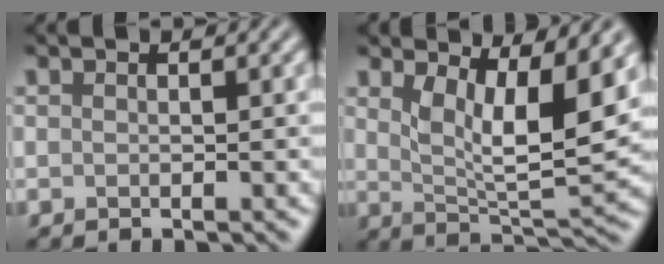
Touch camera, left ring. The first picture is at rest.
{"total": 7.1, "force": [2.9, 2.3, 6.1], "torque": [-0.103, -0.018, 0.053]}